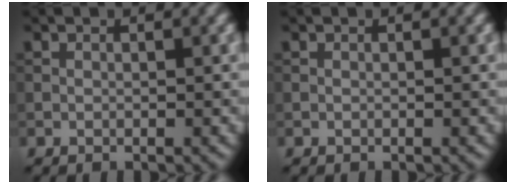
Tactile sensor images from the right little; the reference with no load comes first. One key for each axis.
{"total": 0.0}